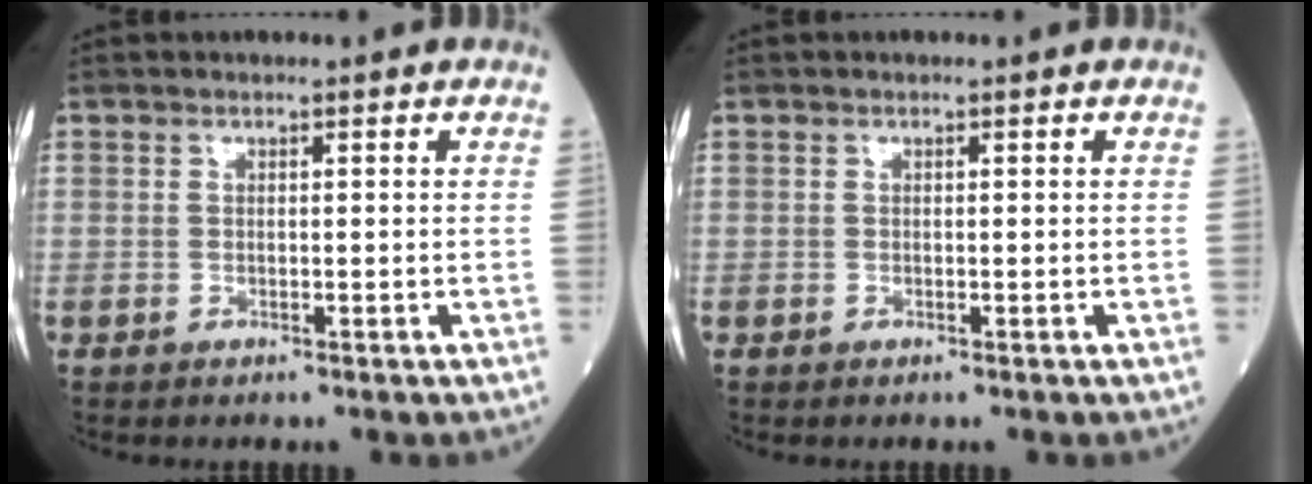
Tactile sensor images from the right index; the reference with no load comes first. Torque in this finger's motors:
{"motor_torque": [0.04, 0.02, 0.03, 0.01]}